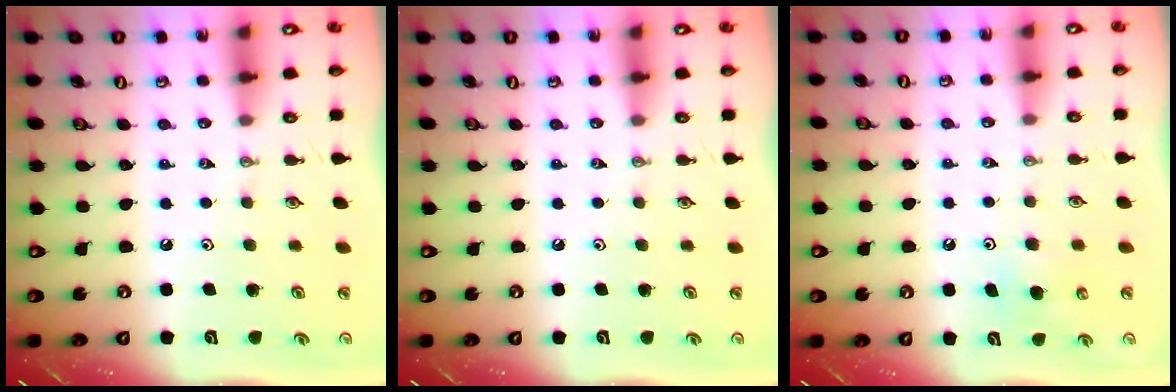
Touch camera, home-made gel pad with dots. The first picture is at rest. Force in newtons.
{"total": 0.0}
{"total": 4.8, "press": 4.8, "slide": 0.5}